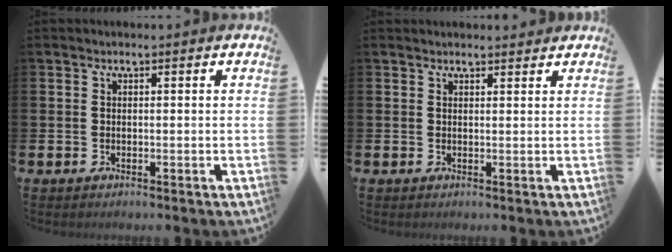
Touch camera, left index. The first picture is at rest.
{"total": 1.3, "force": [1.3, 0.2, 0.0], "torque": [0.006, -0.005, 0.021]}